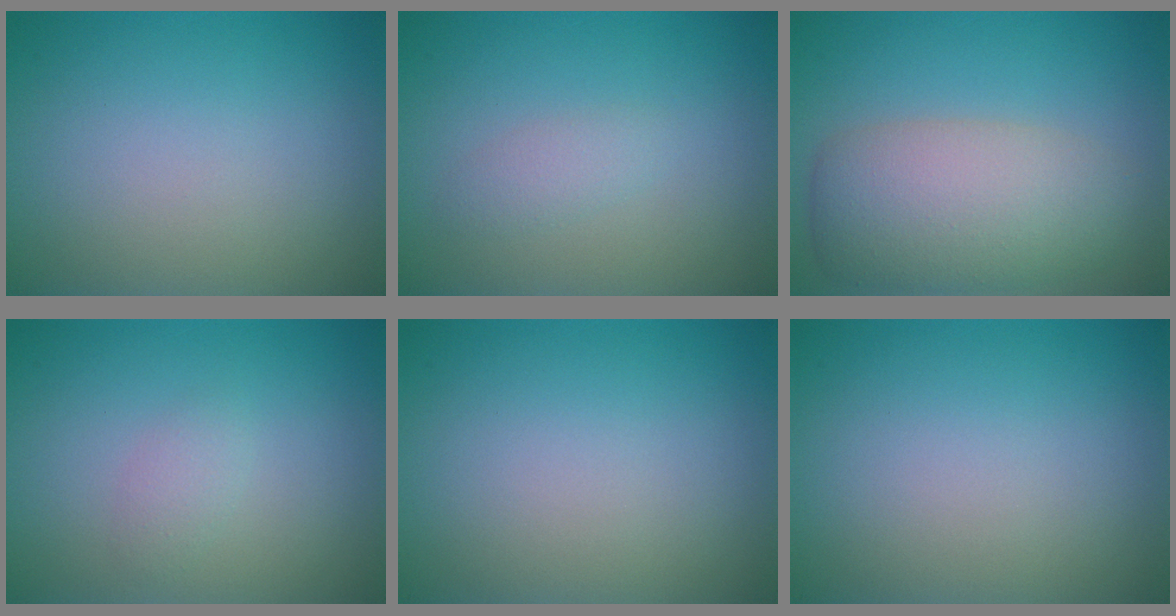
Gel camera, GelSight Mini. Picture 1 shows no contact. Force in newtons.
{"total": 1.2, "press": 1.2, "slide": 0.0}
{"total": 7.0, "press": 7.0, "slide": 0.4}
{"total": 1.1, "press": 1.1, "slide": 0.1}
{"total": 0.0}
{"total": 0.0}